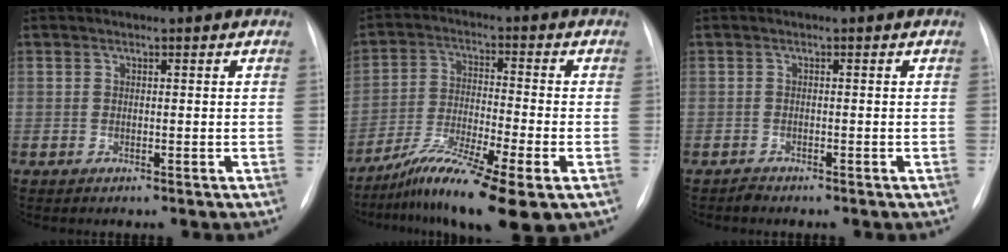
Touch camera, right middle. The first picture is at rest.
{"total": 12.5, "force": [-7.9, 1.0, 9.6], "torque": [-0.180, -0.024, -0.137]}
{"total": 0.8, "force": [-0.8, 0.2, -0.1], "torque": [0.000, -0.002, -0.016]}